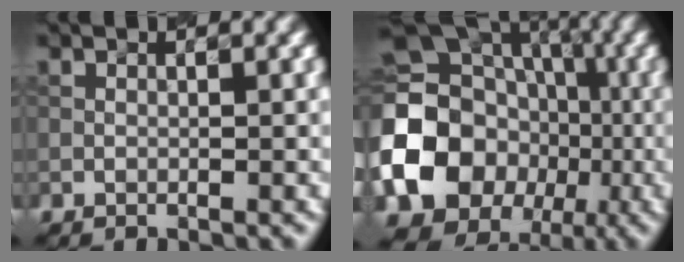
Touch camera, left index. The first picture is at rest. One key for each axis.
{"total": 19.9, "fx": -3.3, "fy": 17.2, "fz": 9.4, "tx": -0.181, "ty": -0.012, "tz": -0.092}